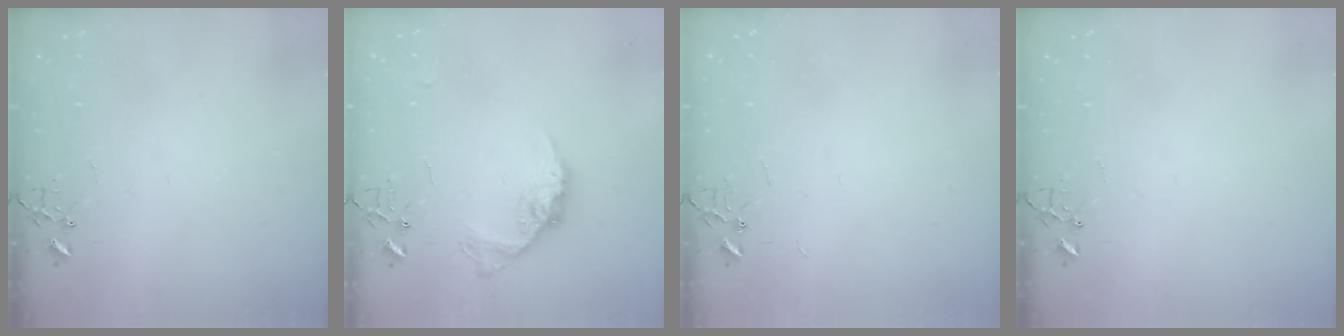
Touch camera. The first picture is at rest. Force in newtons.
{"total": 12.6, "press": 12.6, "slide": 0.5}
{"total": 1.8, "press": 1.8, "slide": 0.2}
{"total": 0.0}